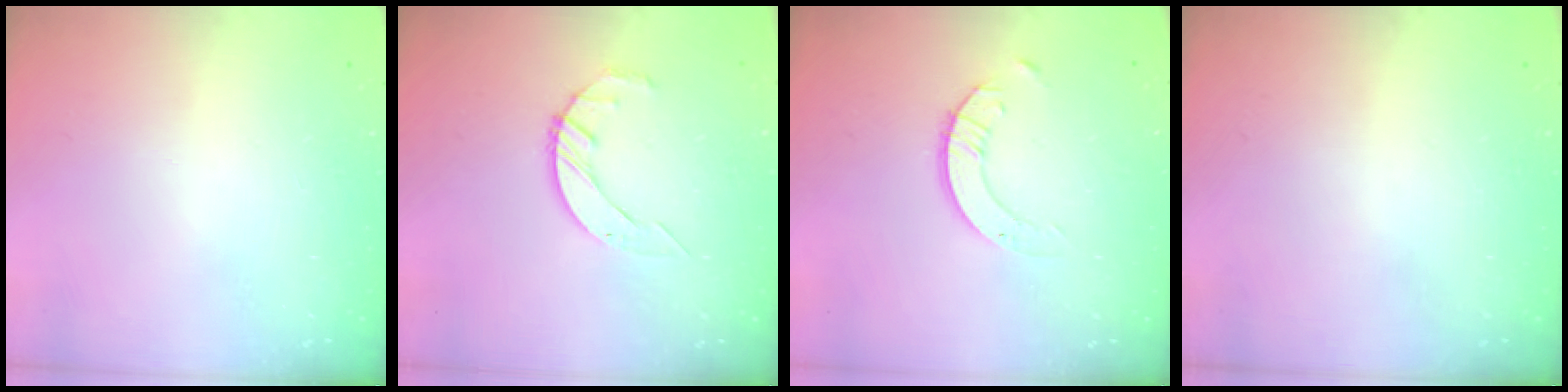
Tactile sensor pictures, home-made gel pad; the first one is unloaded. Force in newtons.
{"total": 3.4, "press": 3.3, "slide": 0.5}
{"total": 2.3, "press": 2.3, "slide": 0.2}
{"total": 0.0}